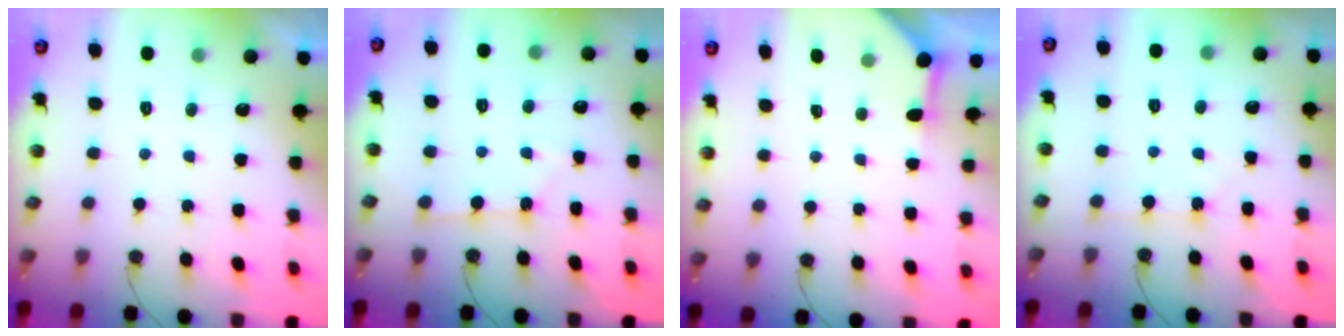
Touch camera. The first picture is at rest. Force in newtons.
{"total": 2.1, "press": 2.1, "slide": 0.3}
{"total": 3.7, "press": 3.7, "slide": 0.4}
{"total": 1.7, "press": 1.6, "slide": 0.3}